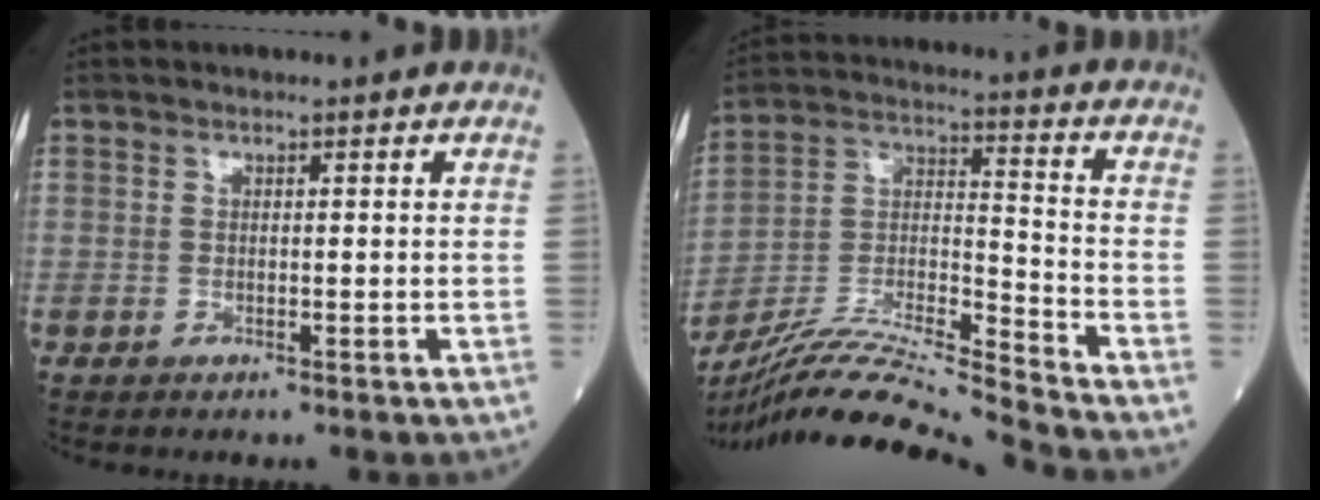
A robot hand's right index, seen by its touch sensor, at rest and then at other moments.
{"total": 16.4, "force": [-15.1, -2.4, 5.8], "torque": [-0.103, 0.006, -0.281]}